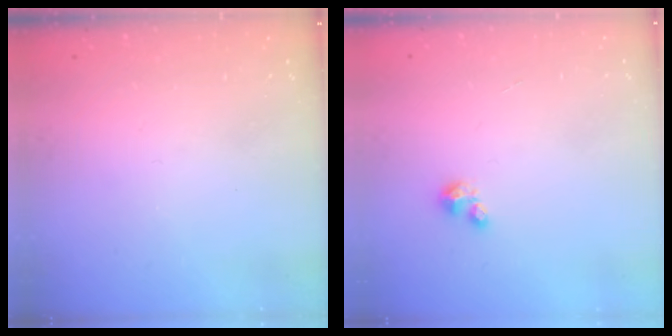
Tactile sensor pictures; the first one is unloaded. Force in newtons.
{"total": 2.5, "press": 2.5, "slide": 0.3}